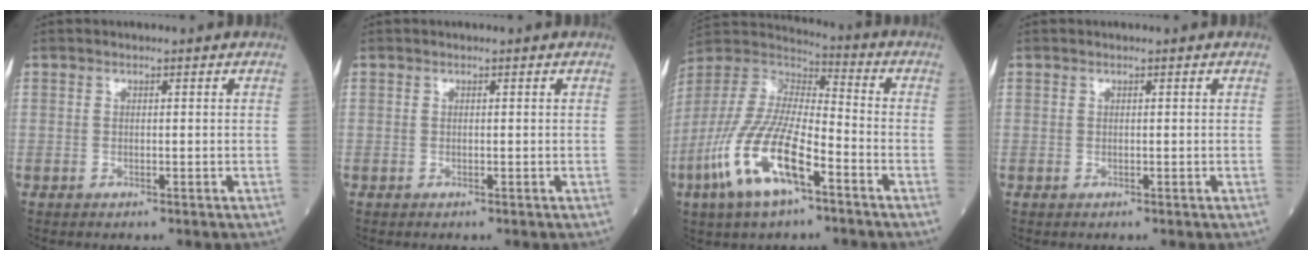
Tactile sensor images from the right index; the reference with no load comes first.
{"total": 0.0}
{"total": 16.6, "force": [-7.8, 4.7, 13.9], "torque": [-0.303, -0.013, -0.147]}
{"total": 0.0}